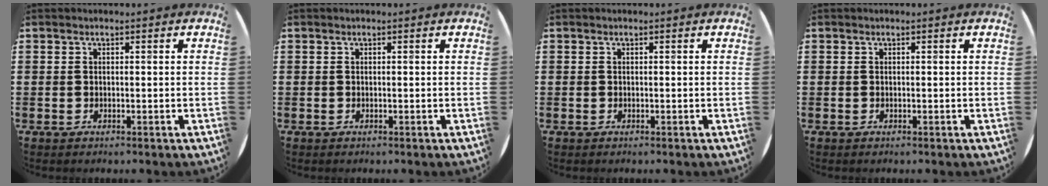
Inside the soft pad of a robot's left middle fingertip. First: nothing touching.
{"total": 0.0}
{"total": 0.0}
{"total": 0.0}